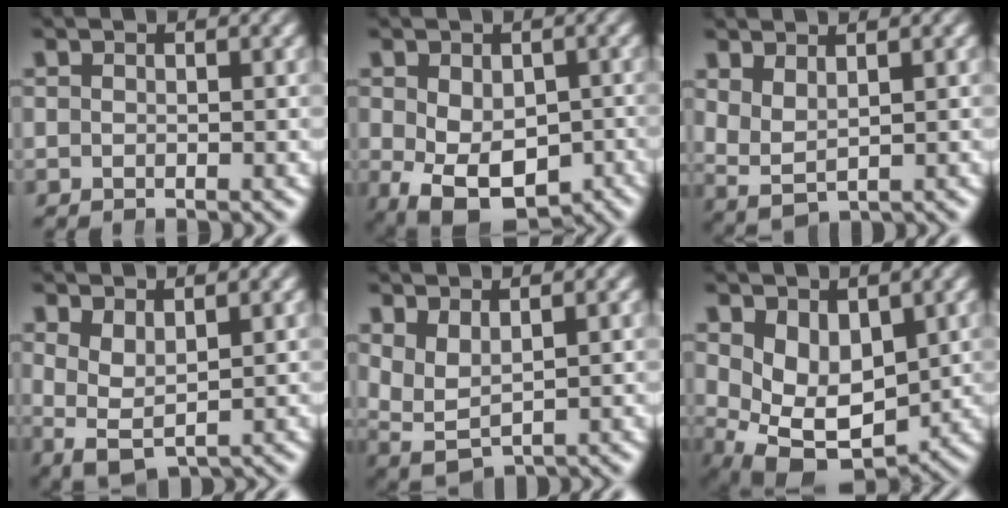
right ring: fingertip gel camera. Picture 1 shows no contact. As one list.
[{"total": 8.9, "force": [-4.6, 5.6, 5.2], "torque": [-0.104, -0.061, -0.044]}, {"total": 4.2, "force": [0.8, 3.4, 2.3], "torque": [-0.075, -0.018, 0.025]}, {"total": 4.5, "force": [-0.6, 3.6, 2.7], "torque": [-0.069, -0.024, 0.001]}, {"total": 5.9, "force": [0.1, 5.1, 2.9], "torque": [-0.096, -0.030, 0.014]}, {"total": 8.7, "force": [-1.2, 6.4, 5.7], "torque": [-0.117, -0.050, 0.001]}]